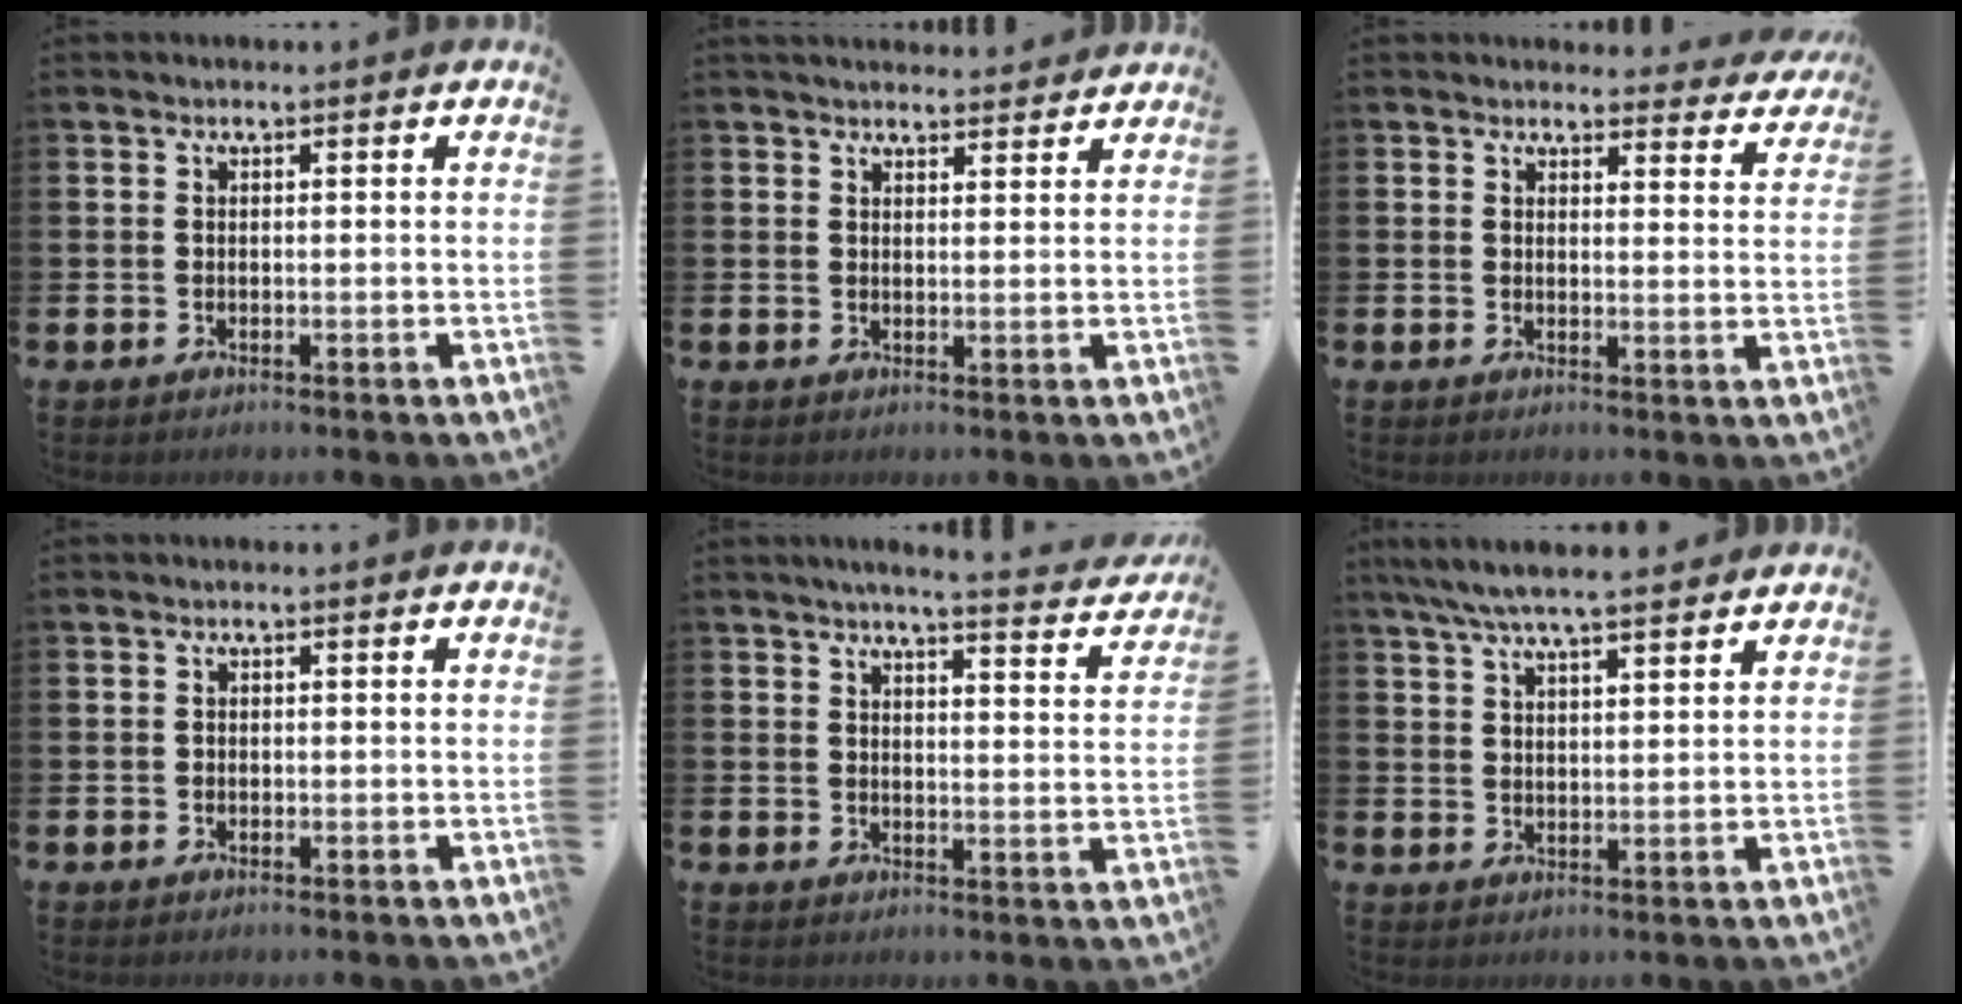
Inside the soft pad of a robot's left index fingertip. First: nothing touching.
{"total": 2.9, "force": [2.8, 0.6, 0.1], "torque": [0.001, -0.015, 0.050]}
{"total": 3.0, "force": [2.9, 0.8, 0.1], "torque": [0.007, -0.021, 0.048]}
{"total": 0.6, "force": [-0.2, 0.5, 0.2], "torque": [-0.007, 0.005, -0.005]}
{"total": 4.7, "force": [4.5, -0.2, 1.6], "torque": [-0.034, -0.030, 0.074]}
{"total": 5.0, "force": [4.1, 0.9, 2.7], "torque": [-0.062, 0.000, 0.074]}